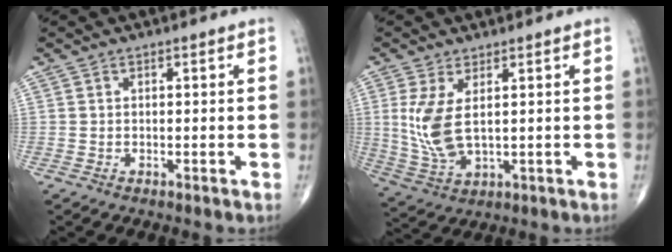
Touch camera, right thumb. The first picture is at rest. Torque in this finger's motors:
{"motor_torque": [-0.17, 0.51, 0.05, 0.15, 0.04]}